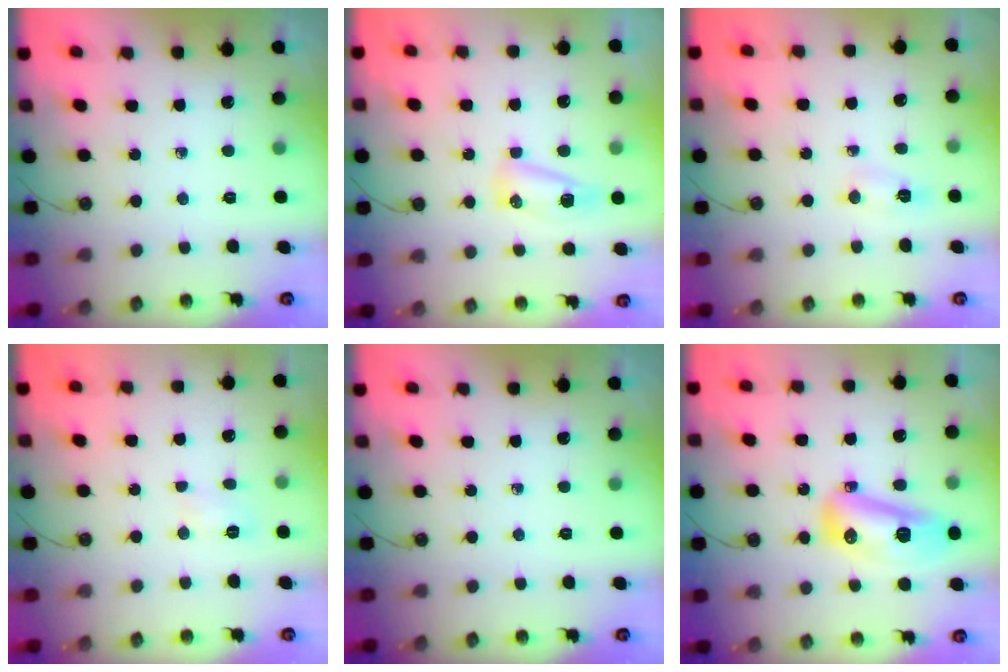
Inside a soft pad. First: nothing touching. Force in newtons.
{"total": 9.5, "press": 7.5, "slide": 5.9}
{"total": 5.3, "press": 5.3, "slide": 0.6}
{"total": 3.9, "press": 3.8, "slide": 0.5}
{"total": 0.0}
{"total": 13.1, "press": 13.0, "slide": 1.3}